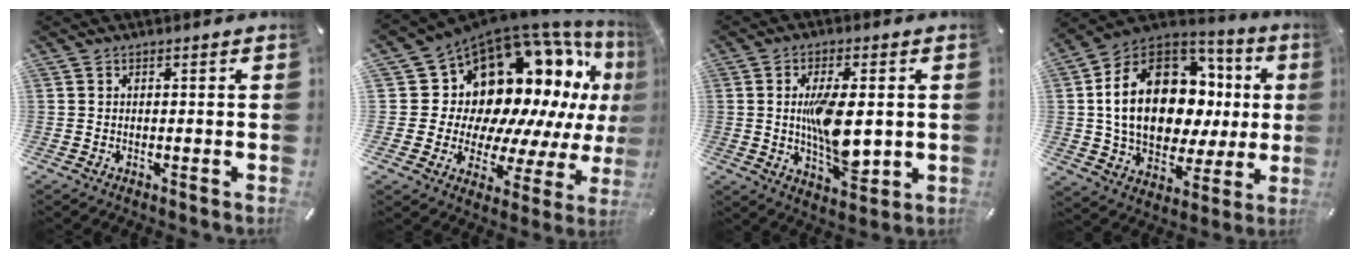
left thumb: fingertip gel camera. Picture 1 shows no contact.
{"total": 16.5, "force": [8.6, 11.6, 8.0], "torque": [-0.102, -0.122, 0.171]}
{"total": 12.0, "force": [0.5, 5.5, 10.6], "torque": [-0.195, -0.017, 0.008]}
{"total": 23.5, "force": [3.9, 15.8, 17.0], "torque": [-0.317, -0.019, 0.071]}